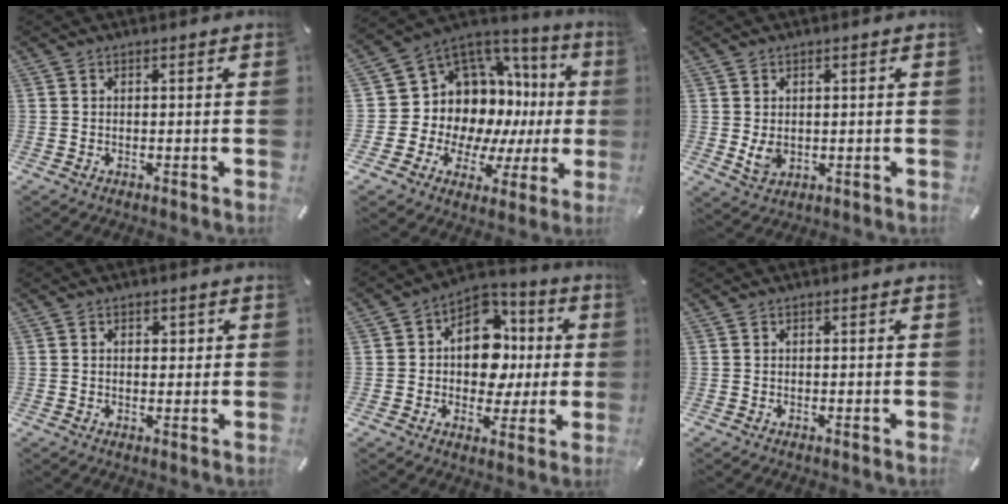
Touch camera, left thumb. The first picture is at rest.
{"total": 11.2, "force": [2.9, 9.7, 4.7], "torque": [-0.076, -0.074, 0.067]}
{"total": 3.9, "force": [0.5, 3.0, 2.4], "torque": [-0.049, -0.005, 0.007]}
{"total": 2.0, "force": [0.4, 1.5, 1.2], "torque": [-0.009, 0.001, 0.000]}
{"total": 13.9, "force": [0.4, 11.2, 8.1], "torque": [-0.127, -0.003, 0.010]}
{"total": 0.0}